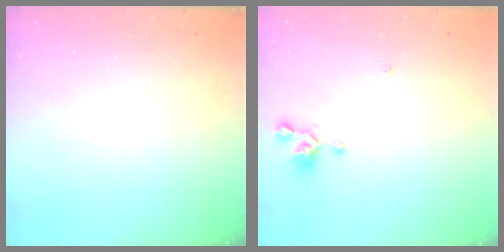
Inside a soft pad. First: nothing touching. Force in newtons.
{"total": 2.4, "press": 2.3, "slide": 0.7}